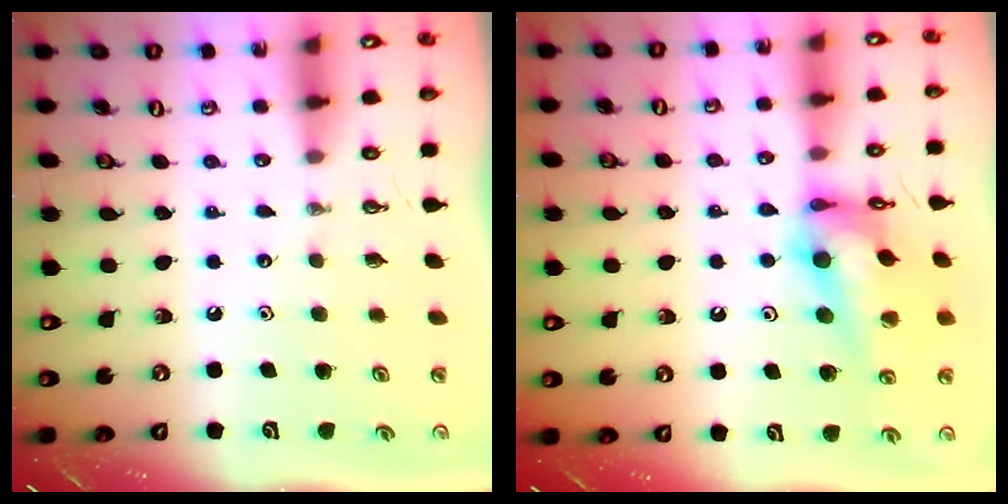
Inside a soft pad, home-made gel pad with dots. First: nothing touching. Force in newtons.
{"total": 16.0, "press": 15.9, "slide": 1.3}